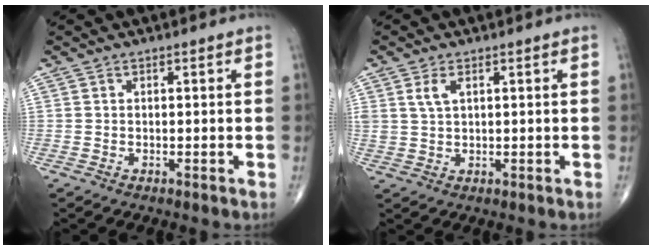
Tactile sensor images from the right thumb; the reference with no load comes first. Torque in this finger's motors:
{"motor_torque": [0.02, 0.02, 0.22, 0.19, 0.02]}